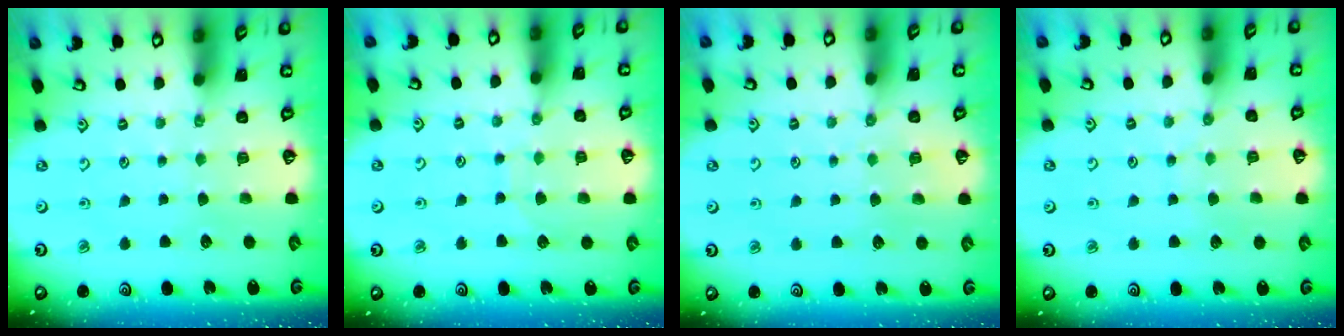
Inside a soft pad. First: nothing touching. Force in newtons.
{"total": 6.3, "press": 6.3, "slide": 0.6}
{"total": 3.4, "press": 3.3, "slide": 0.5}
{"total": 5.3, "press": 5.3, "slide": 0.6}